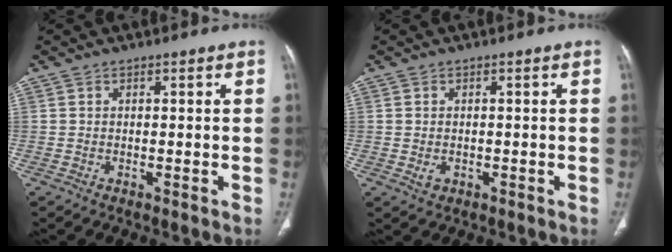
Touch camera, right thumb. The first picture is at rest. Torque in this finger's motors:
{"motor_torque": [-0.36, 0.22, -0.23, 0.12, 0.00]}